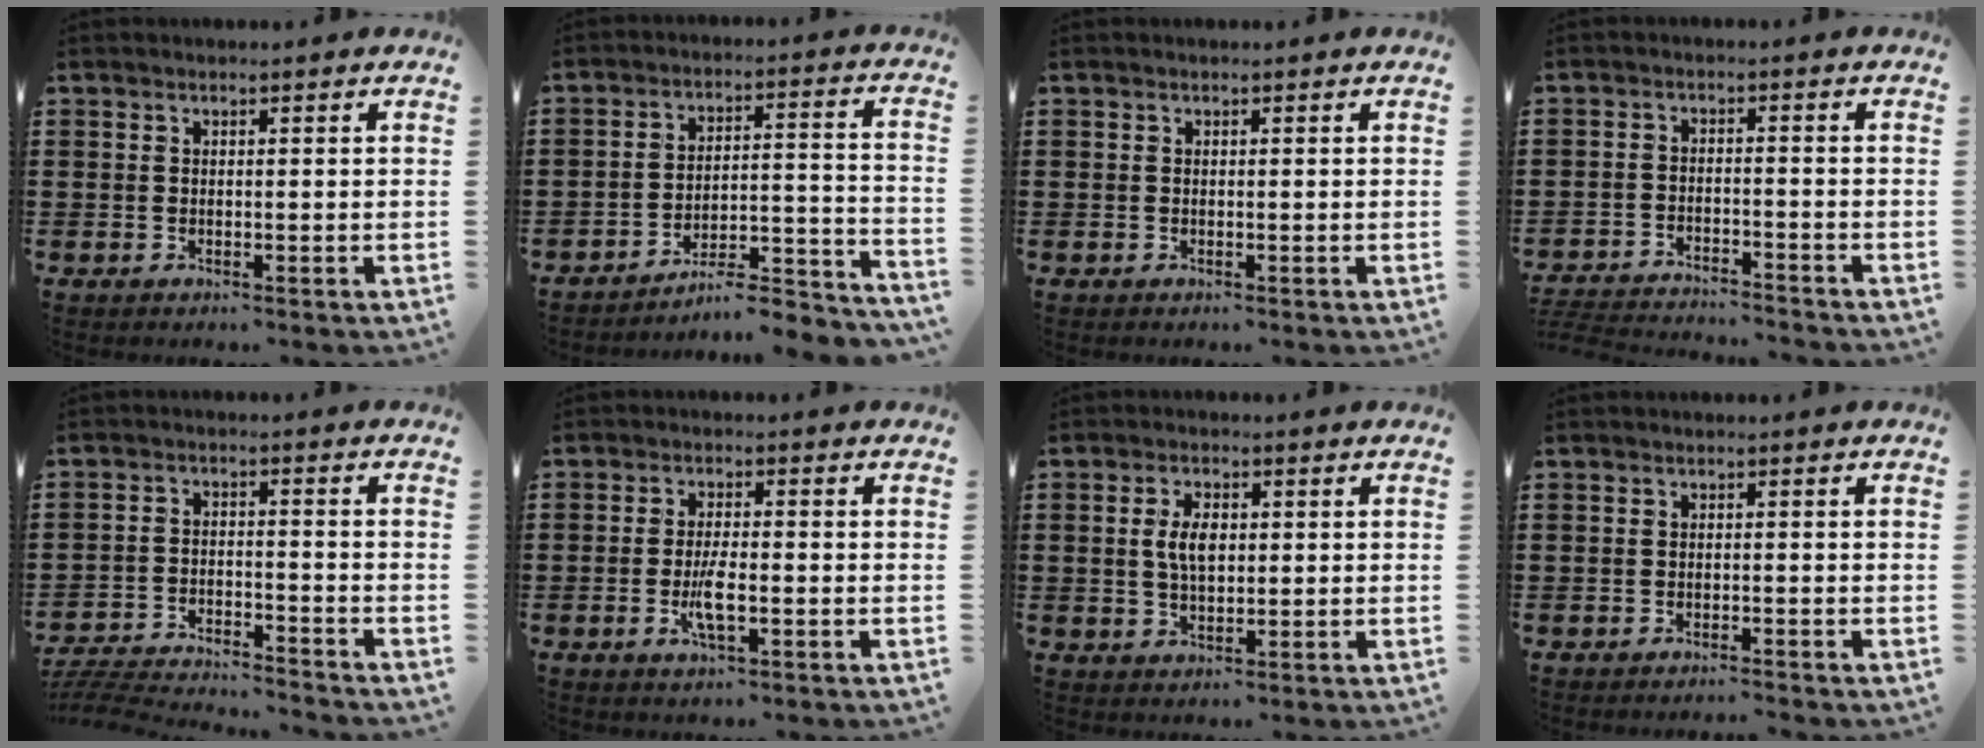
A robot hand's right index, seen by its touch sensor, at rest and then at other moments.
{"total": 6.0, "force": [-5.6, 0.5, 2.1], "torque": [-0.032, -0.007, -0.112]}
{"total": 0.0}
{"total": 3.8, "force": [-3.8, -0.2, 0.2], "torque": [-0.014, -0.006, -0.082]}
{"total": 5.1, "force": [-5.1, -0.2, 0.7], "torque": [-0.031, -0.009, -0.110]}
{"total": 4.5, "force": [-1.3, 1.0, 4.2], "torque": [-0.085, -0.006, -0.026]}
{"total": 4.4, "force": [0.5, 2.2, 3.8], "torque": [-0.069, 0.006, 0.005]}
{"total": 1.0, "force": [-0.9, -0.2, 0.1], "torque": [-0.003, -0.001, -0.019]}